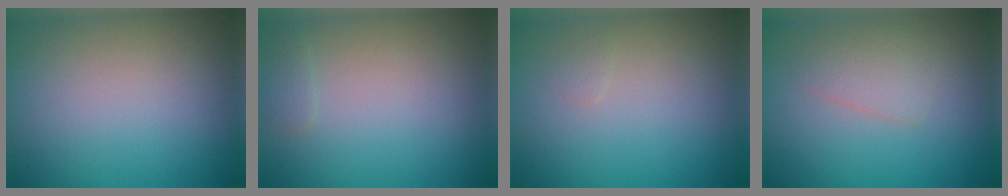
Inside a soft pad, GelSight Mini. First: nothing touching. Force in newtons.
{"total": 0.8, "press": 0.8, "slide": 0.1}
{"total": 0.5, "press": 0.5, "slide": 0.0}
{"total": 2.1, "press": 2.1, "slide": 0.0}